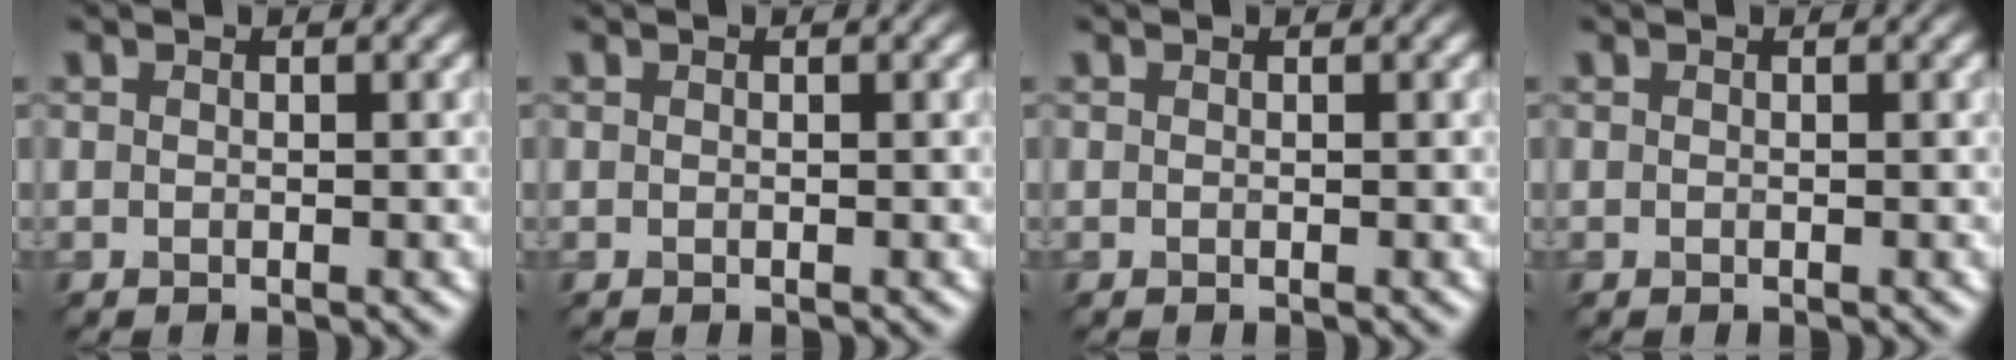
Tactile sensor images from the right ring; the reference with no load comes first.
{"total": 0.0}
{"total": 0.0}
{"total": 0.0}